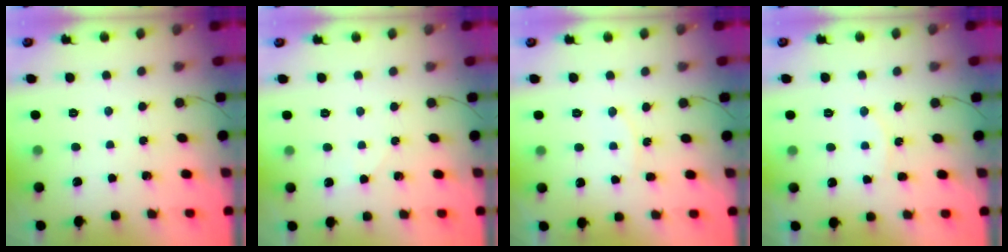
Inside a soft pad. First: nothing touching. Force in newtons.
{"total": 3.0, "press": 2.6, "slide": 1.5}
{"total": 5.5, "press": 5.5, "slide": 0.7}
{"total": 6.8, "press": 6.8, "slide": 0.2}